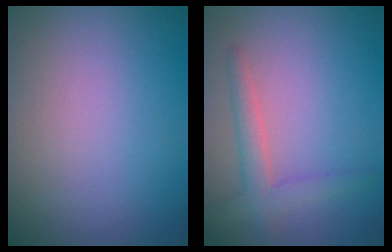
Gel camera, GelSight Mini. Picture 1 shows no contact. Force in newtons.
{"total": 2.5, "press": 2.5, "slide": 0.1}